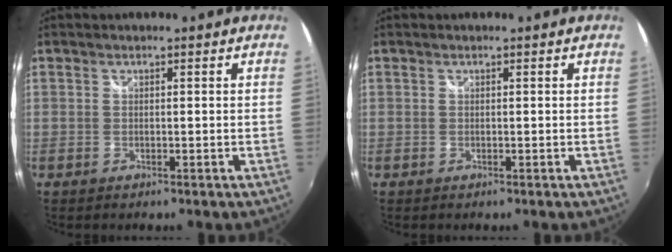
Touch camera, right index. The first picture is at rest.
{"total": 0.0}